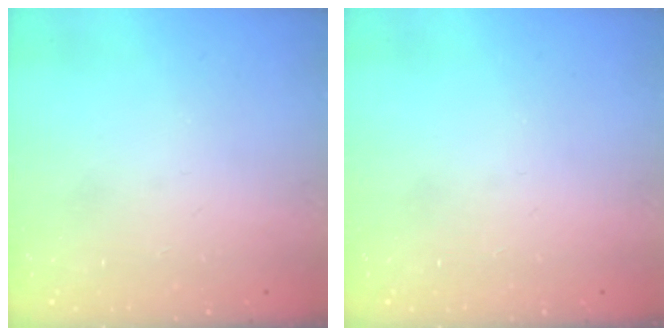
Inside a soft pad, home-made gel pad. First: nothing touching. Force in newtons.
{"total": 0.0}